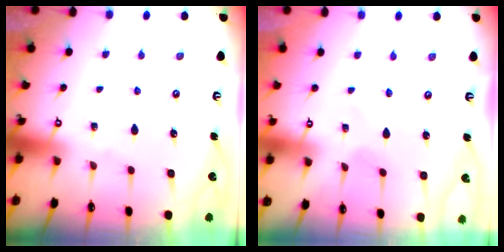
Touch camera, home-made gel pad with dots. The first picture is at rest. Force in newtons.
{"total": 1.0, "press": 1.0, "slide": 0.1}